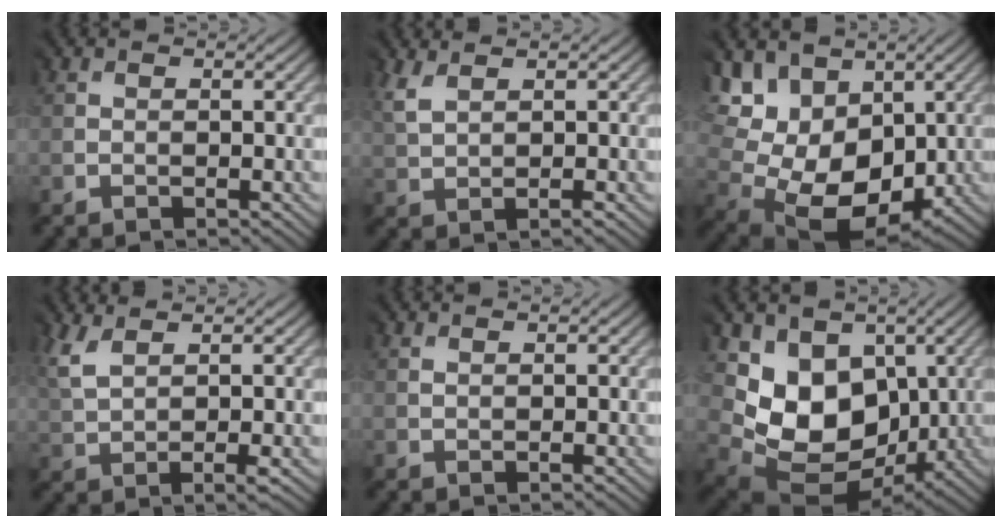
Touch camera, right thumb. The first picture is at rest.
{"total": 3.3, "force": [2.2, 1.0, 2.1], "torque": [-0.059, 0.005, 0.047]}
{"total": 13.9, "force": [3.3, 10.3, 8.8], "torque": [-0.182, -0.010, 0.081]}
{"total": 4.8, "force": [2.5, 1.7, 3.8], "torque": [-0.103, -0.001, 0.056]}
{"total": 0.8, "force": [0.7, 0.1, 0.4], "torque": [-0.009, 0.002, 0.017]}
{"total": 9.9, "force": [2.3, 8.0, 5.4], "torque": [-0.125, -0.024, 0.048]}